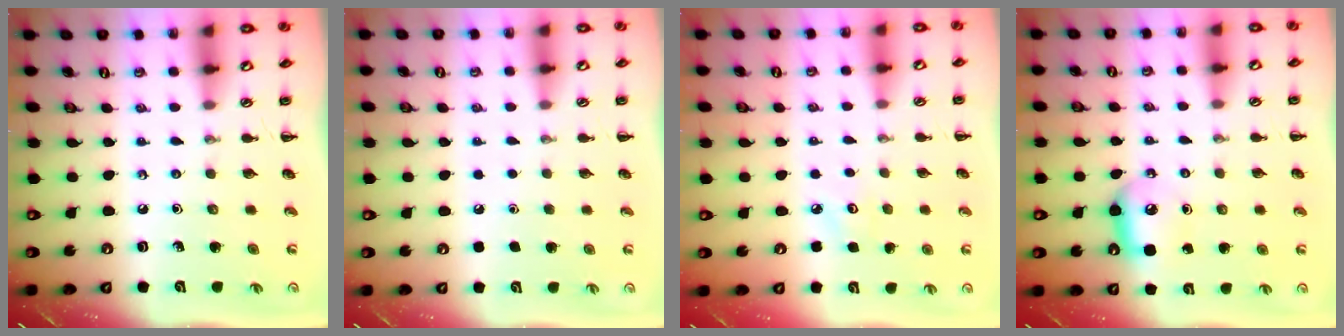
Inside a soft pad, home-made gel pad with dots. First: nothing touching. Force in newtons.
{"total": 1.7, "press": 1.7, "slide": 0.1}
{"total": 2.4, "press": 2.3, "slide": 0.6}
{"total": 6.5, "press": 6.5, "slide": 0.7}